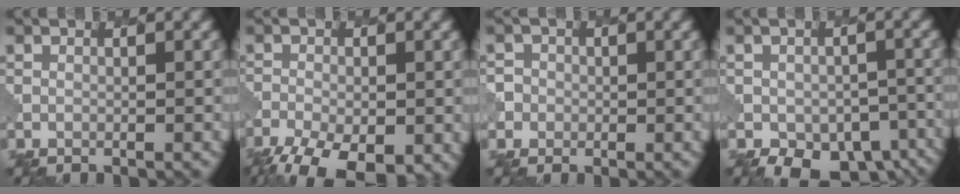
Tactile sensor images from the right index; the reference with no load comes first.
{"total": 8.7, "force": [-5.4, 3.9, 5.6], "torque": [-0.108, -0.031, -0.082]}
{"total": 2.5, "force": [-0.1, 2.5, -0.1], "torque": [0.019, 0.014, -0.029]}
{"total": 7.6, "force": [-4.1, 4.5, 4.4], "torque": [-0.068, -0.033, -0.048]}